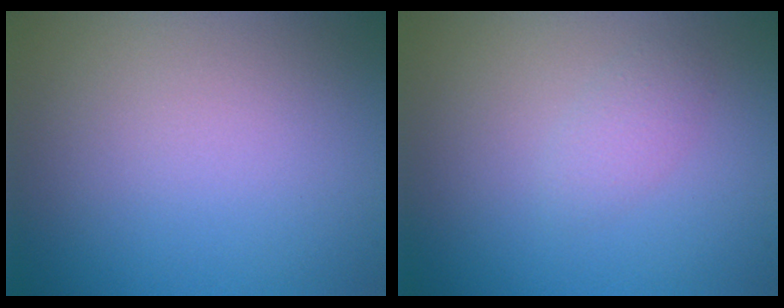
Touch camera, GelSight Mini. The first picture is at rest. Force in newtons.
{"total": 1.2, "press": 1.2, "slide": 0.0}